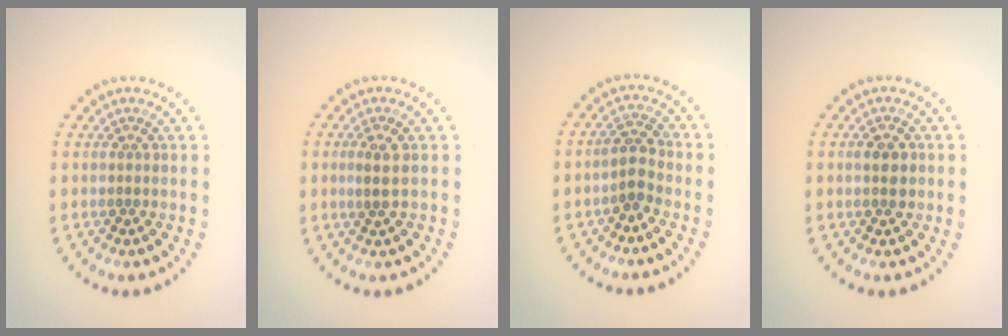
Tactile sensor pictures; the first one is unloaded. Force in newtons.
{"total": 1.6, "press": 1.5, "slide": 0.6}
{"total": 2.2, "press": 2.0, "slide": 0.9}
{"total": 2.4, "press": 2.3, "slide": 0.2}